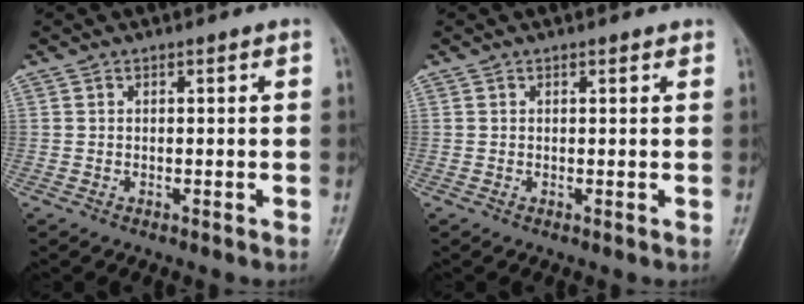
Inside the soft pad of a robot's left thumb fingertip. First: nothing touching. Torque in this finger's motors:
{"motor_torque": [-0.39, 0.09, -0.07, 0.11, 0.04]}